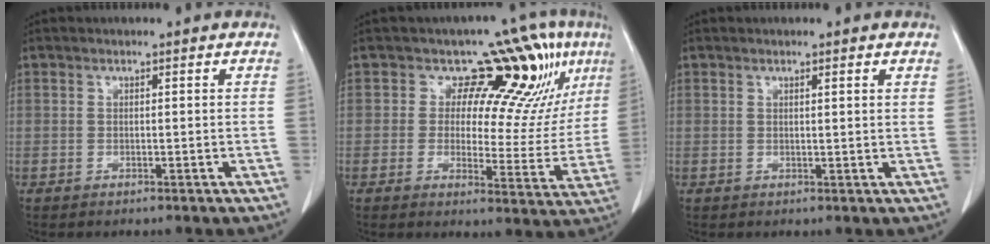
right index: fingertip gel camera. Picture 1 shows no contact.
{"total": 13.5, "force": [7.3, 5.9, 9.7], "torque": [-0.109, -0.010, 0.078]}
{"total": 1.6, "force": [1.1, -0.1, 1.2], "torque": [-0.019, 0.002, 0.014]}